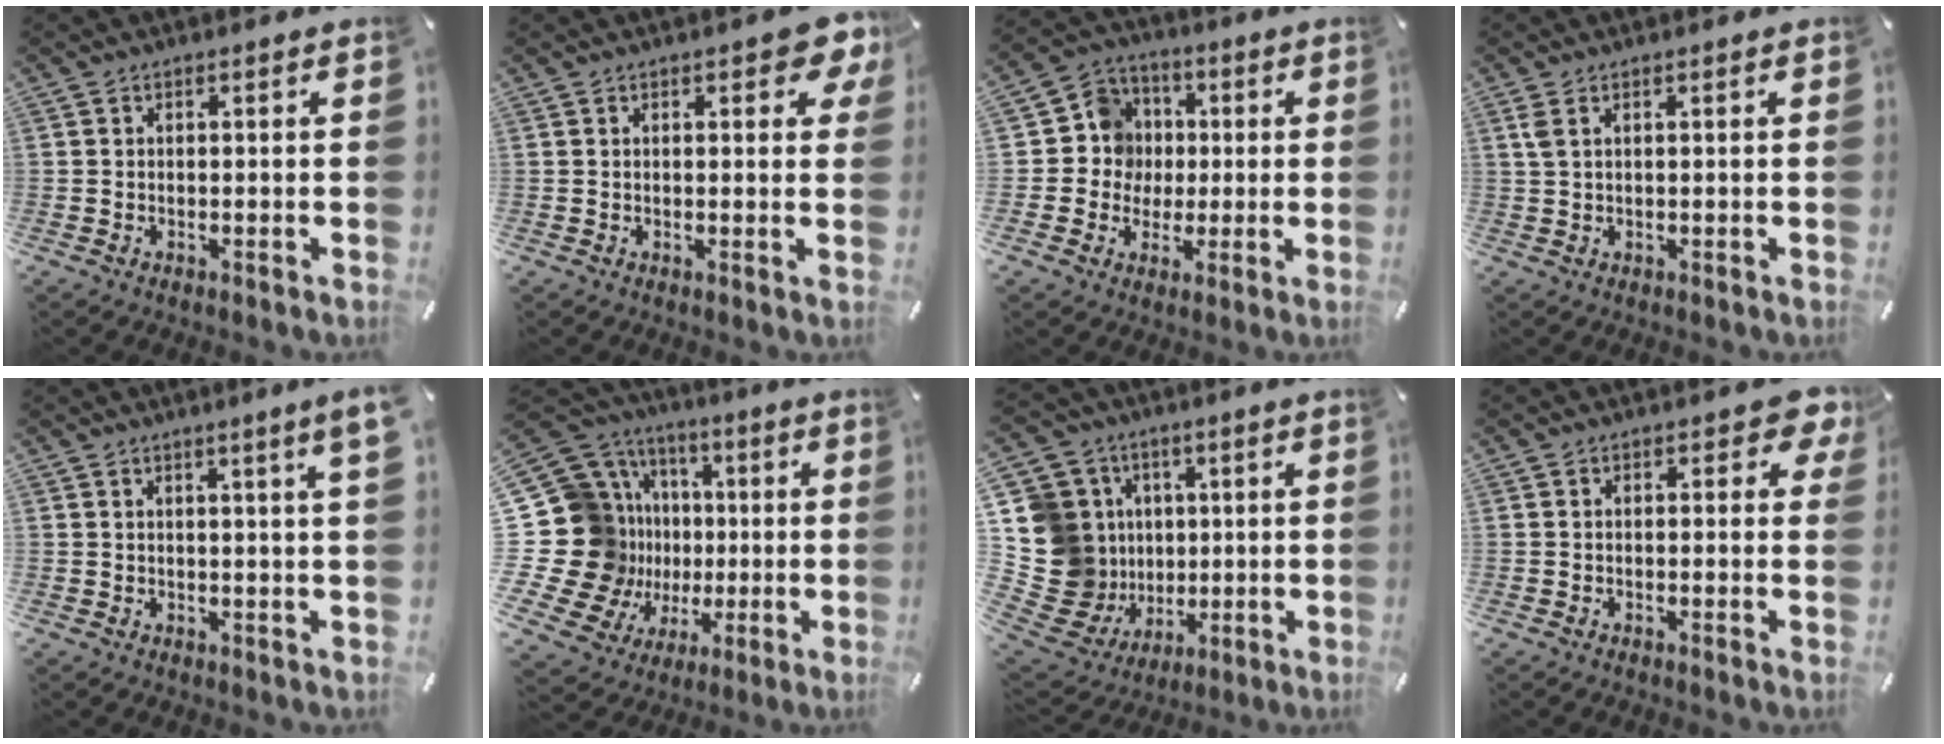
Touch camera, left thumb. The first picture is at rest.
{"total": 5.1, "force": [2.5, 2.6, 3.6], "torque": [-0.046, -0.003, 0.039]}
{"total": 9.6, "force": [-0.2, 9.5, 1.0], "torque": [-0.023, 0.010, 0.004]}
{"total": 2.2, "force": [0.9, 0.9, 1.7], "torque": [-0.038, 0.004, 0.016]}
{"total": 3.2, "force": [1.8, 0.1, 2.6], "torque": [-0.044, -0.002, 0.028]}
{"total": 26.1, "force": [0.1, 22.9, 12.6], "torque": [-0.249, -0.042, 0.063]}
{"total": 19.9, "force": [0.7, 18.2, 7.9], "torque": [-0.171, -0.010, 0.052]}
{"total": 4.0, "force": [1.2, 2.4, 2.9], "torque": [-0.027, 0.000, 0.016]}